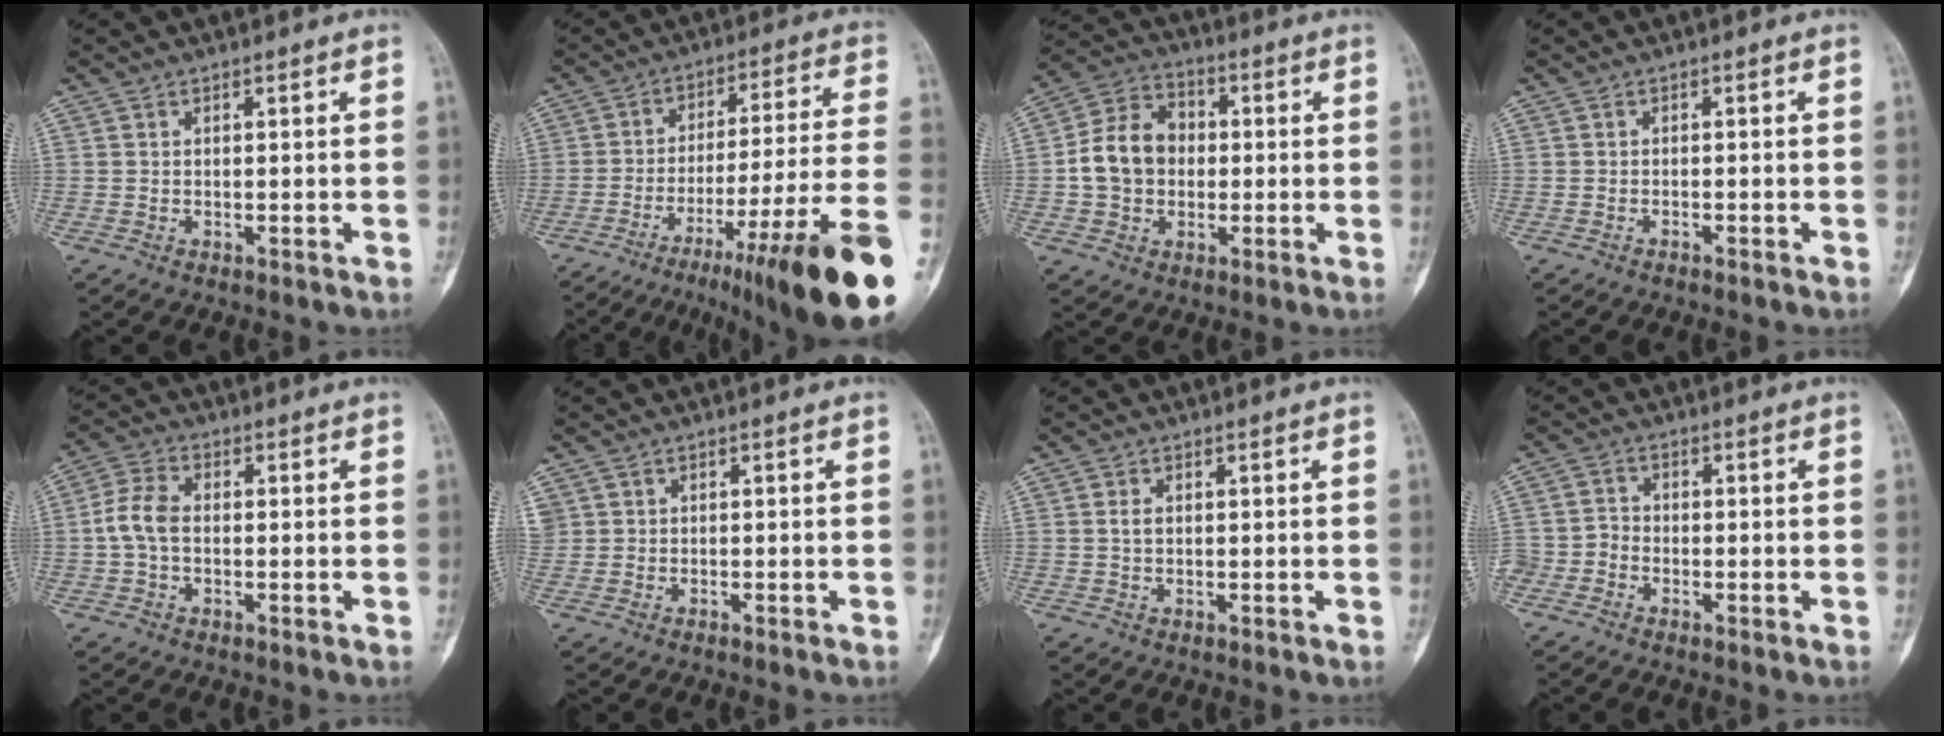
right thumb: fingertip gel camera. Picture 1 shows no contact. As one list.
[{"total": 25.4, "force": [-14.6, 1.5, 20.8], "torque": [-0.234, 0.058, -0.226]}, {"total": 11.6, "force": [-0.3, 9.4, 6.8], "torque": [-0.103, 0.028, -0.014]}, {"total": 0.7, "force": [-0.6, 0.0, 0.3], "torque": [-0.011, 0.006, -0.009]}, {"total": 5.8, "force": [-0.5, 3.8, 4.4], "torque": [-0.093, 0.016, -0.017]}, {"total": 1.3, "force": [0.1, 1.2, 0.3], "torque": [0.000, 0.009, 0.001]}, {"total": 1.3, "force": [0.2, 0.8, 1.0], "torque": [-0.015, 0.002, 0.003]}, {"total": 3.7, "force": [-2.1, 2.8, 1.1], "torque": [-0.013, 0.015, -0.046]}]